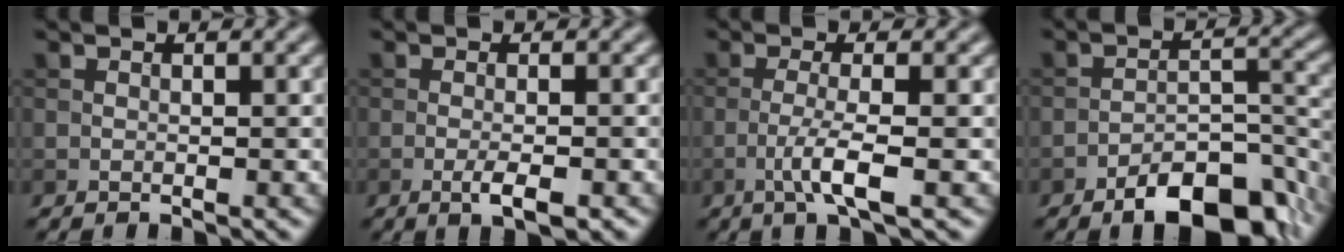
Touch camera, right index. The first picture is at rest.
{"total": 2.4, "force": [-1.1, 0.5, 2.1], "torque": [-0.037, -0.001, -0.020]}
{"total": 3.3, "force": [-1.2, 0.3, 3.1], "torque": [-0.060, 0.006, -0.031]}
{"total": 8.6, "force": [-5.9, 3.3, 5.4], "torque": [-0.075, 0.004, -0.100]}